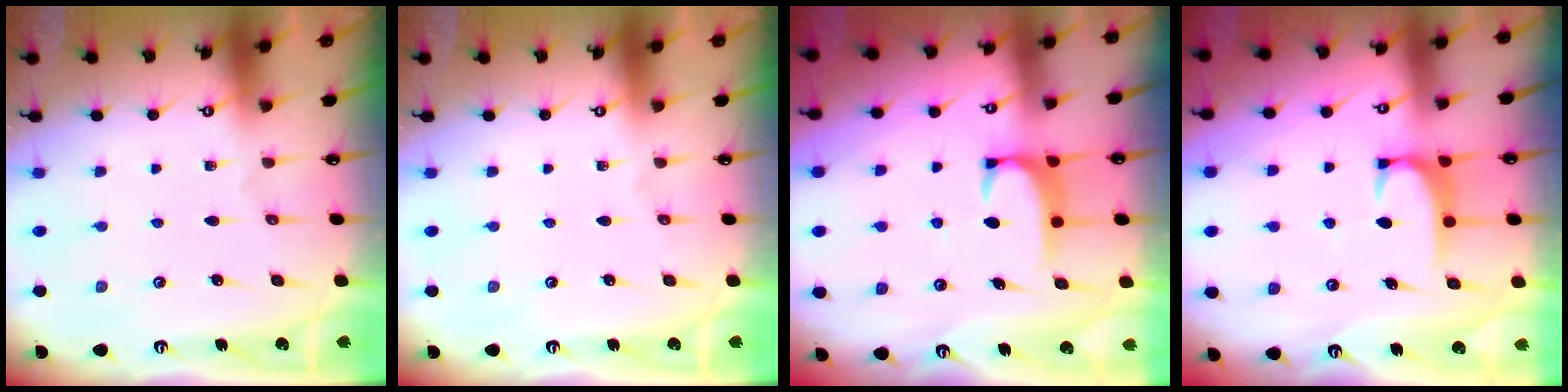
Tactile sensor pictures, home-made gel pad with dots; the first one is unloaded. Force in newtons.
{"total": 0.0}
{"total": 2.4, "press": 2.4, "slide": 0.6}
{"total": 1.8, "press": 1.7, "slide": 0.5}